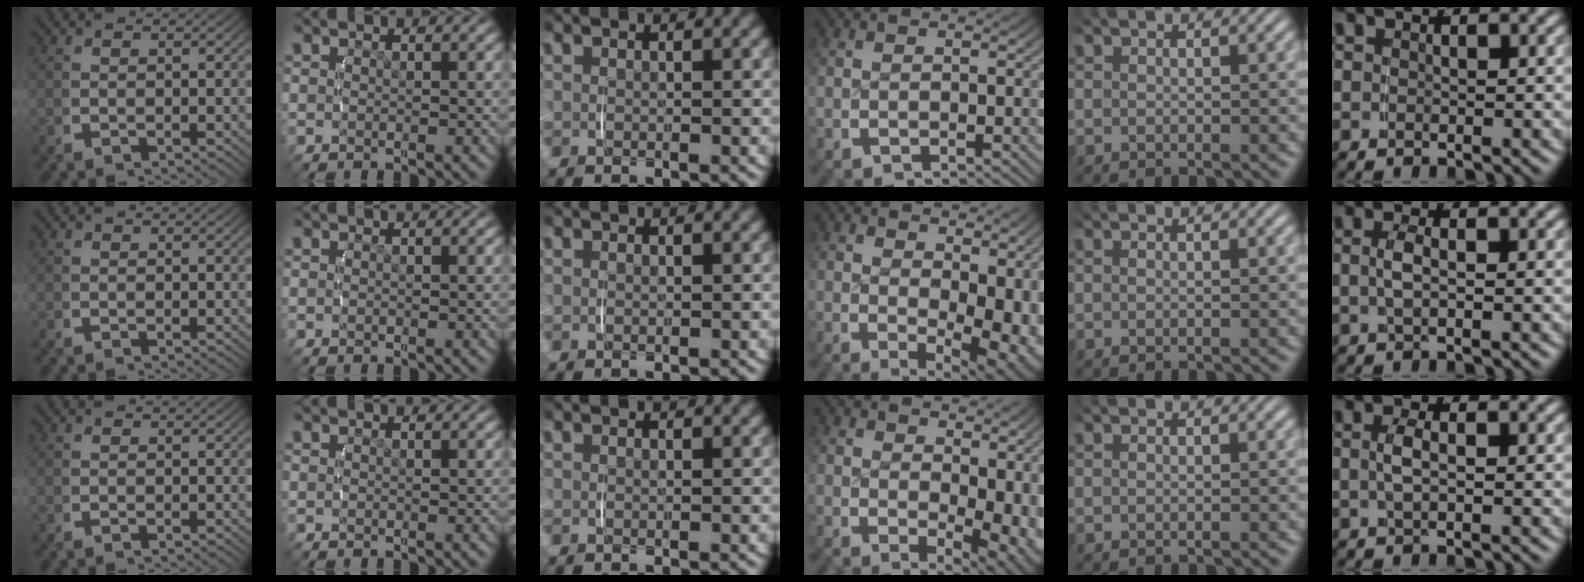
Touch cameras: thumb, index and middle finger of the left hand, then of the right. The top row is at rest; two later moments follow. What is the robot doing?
{"motion": "lift_and_place", "object": "glasses case"}